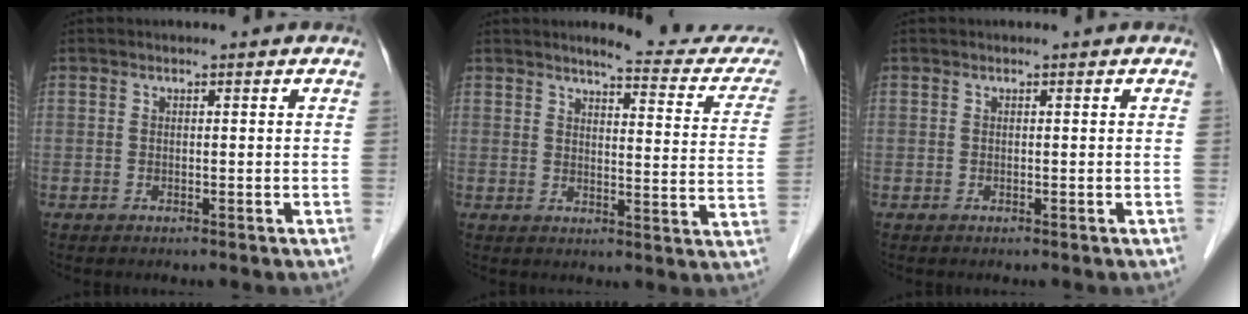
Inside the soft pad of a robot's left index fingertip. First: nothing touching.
{"total": 13.5, "force": [12.7, 1.3, 4.5], "torque": [-0.037, -0.049, 0.128]}
{"total": 0.0}